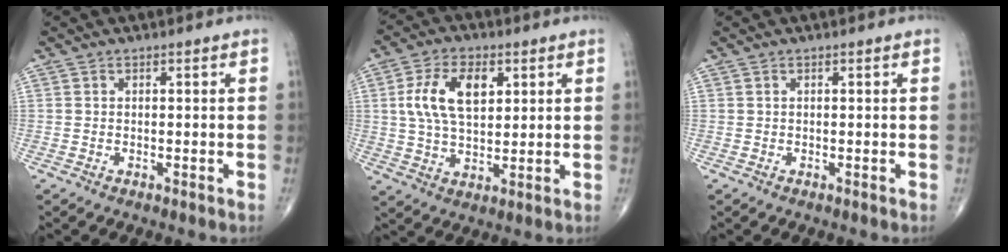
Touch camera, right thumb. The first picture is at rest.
{"total": 11.4, "force": [3.0, 6.4, 8.9], "torque": [-0.159, -0.002, 0.056]}
{"total": 0.0}